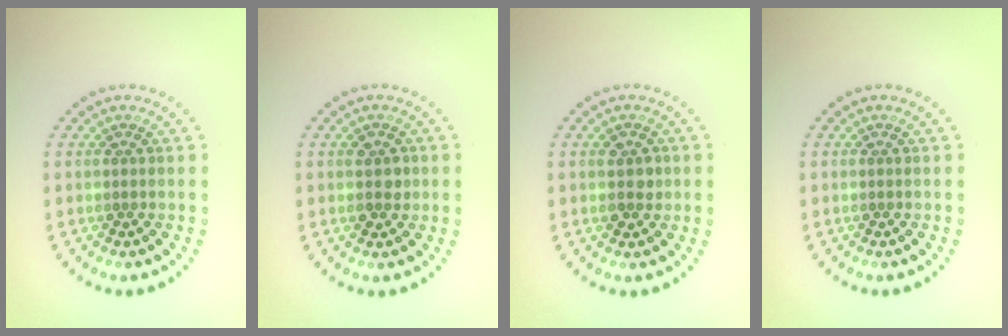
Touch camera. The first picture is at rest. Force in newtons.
{"total": 1.7, "press": 1.7, "slide": 0.2}
{"total": 1.7, "press": 1.7, "slide": 0.2}
{"total": 0.0}